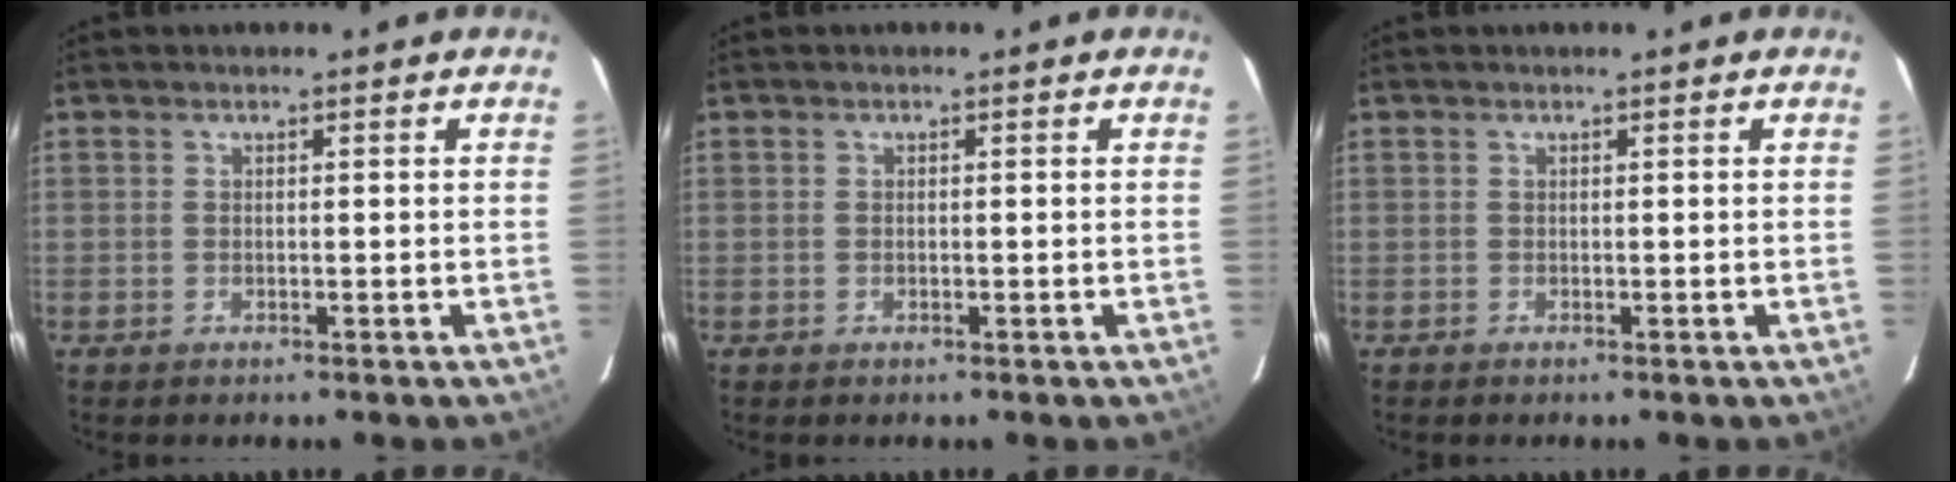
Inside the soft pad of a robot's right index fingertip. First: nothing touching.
{"total": 0.0}
{"total": 0.0}